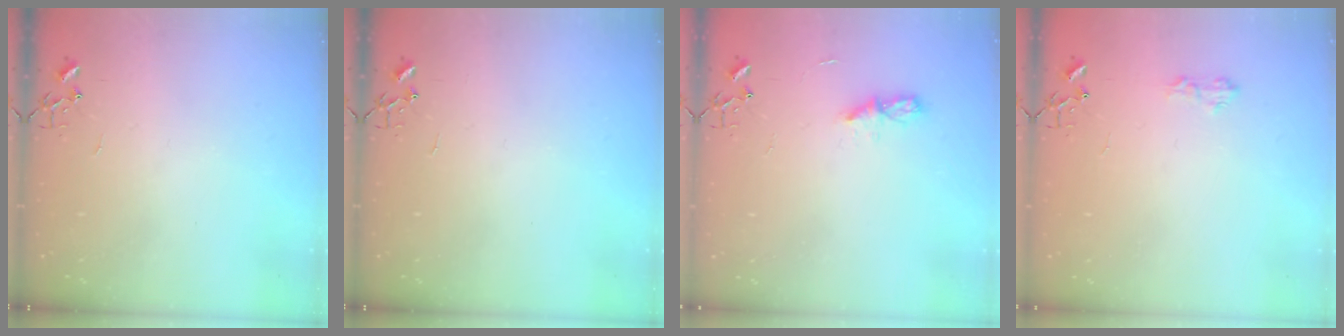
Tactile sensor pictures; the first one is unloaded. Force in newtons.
{"total": 0.0}
{"total": 5.1, "press": 5.0, "slide": 0.6}
{"total": 5.9, "press": 5.9, "slide": 0.8}